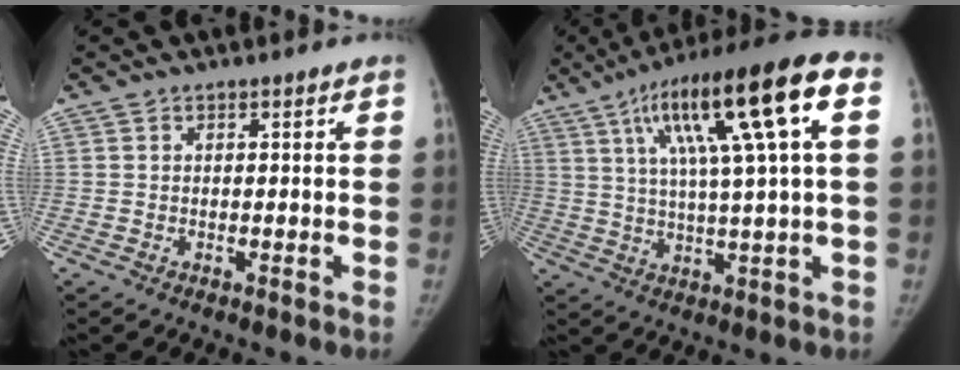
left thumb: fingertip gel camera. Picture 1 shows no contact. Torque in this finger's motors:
{"motor_torque": [0.47, 0.48, 1.99, -0.75, 0.53]}